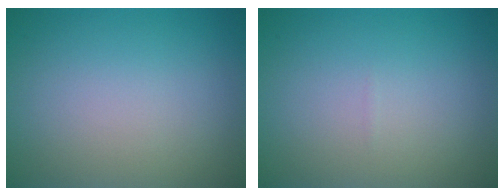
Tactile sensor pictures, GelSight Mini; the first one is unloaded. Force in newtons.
{"total": 0.0}